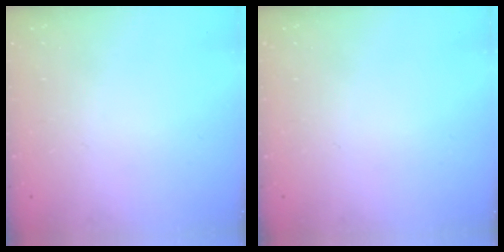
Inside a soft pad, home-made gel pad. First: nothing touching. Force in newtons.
{"total": 0.0}